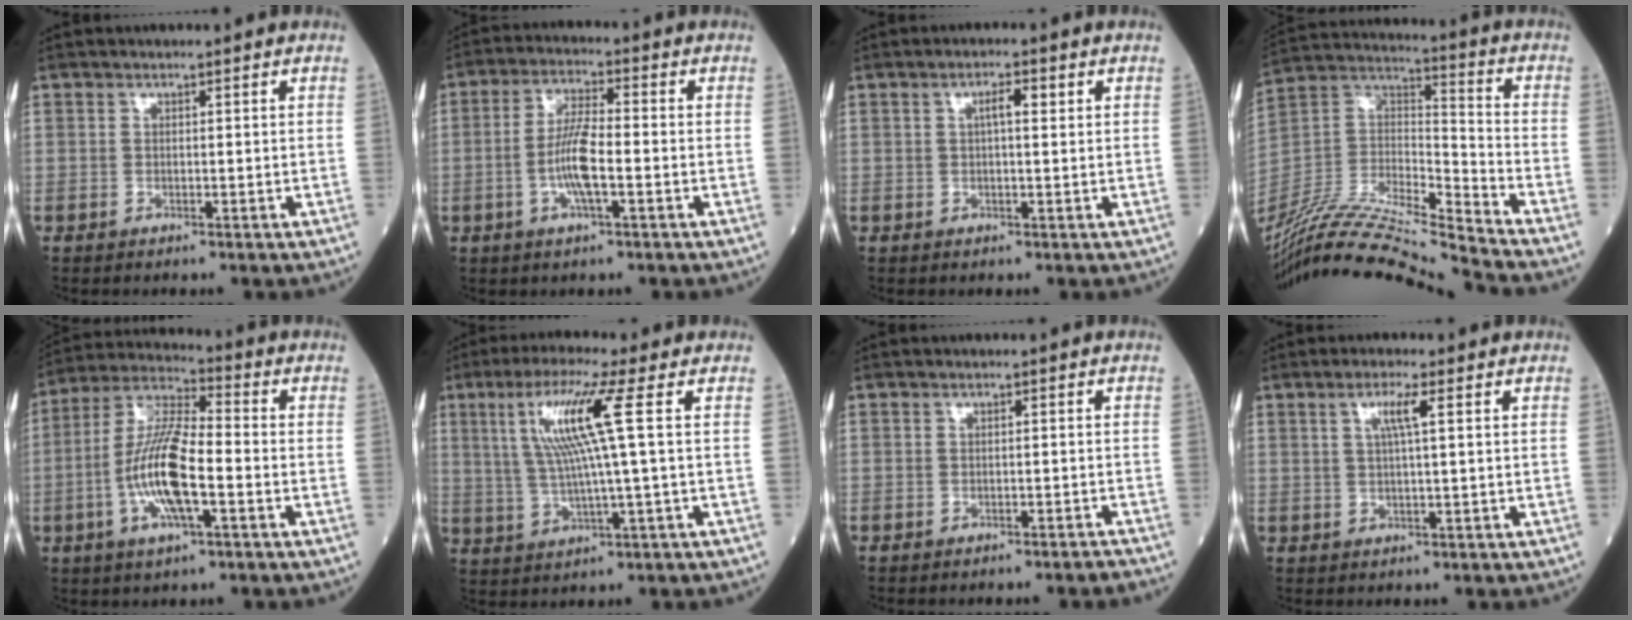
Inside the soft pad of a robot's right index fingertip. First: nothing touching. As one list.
[{"total": 7.2, "force": [-1.6, 1.2, 6.9], "torque": [-0.138, 0.002, -0.036]}, {"total": 2.4, "force": [0.7, 0.5, 2.3], "torque": [-0.042, 0.007, 0.011]}, {"total": 20.7, "force": [-19.2, -0.9, 7.5], "torque": [-0.162, 0.012, -0.351]}, {"total": 12.7, "force": [-3.0, 2.7, 12.0], "torque": [-0.246, 0.003, -0.059]}, {"total": 9.7, "force": [2.6, -1.1, 9.3], "torque": [-0.185, 0.010, 0.052]}, {"total": 2.7, "force": [-2.6, 0.0, 0.6], "torque": [-0.006, 0.005, -0.032]}, {"total": 3.1, "force": [1.0, -0.2, 2.9], "torque": [-0.059, 0.004, 0.019]}]